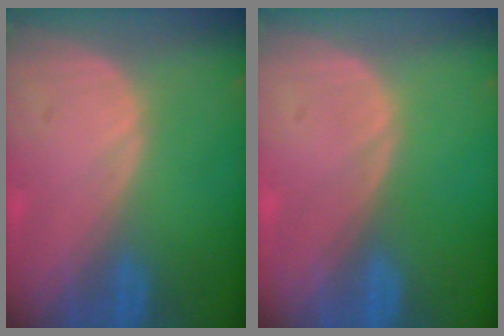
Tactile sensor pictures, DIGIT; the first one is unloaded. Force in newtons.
{"total": 0.0}